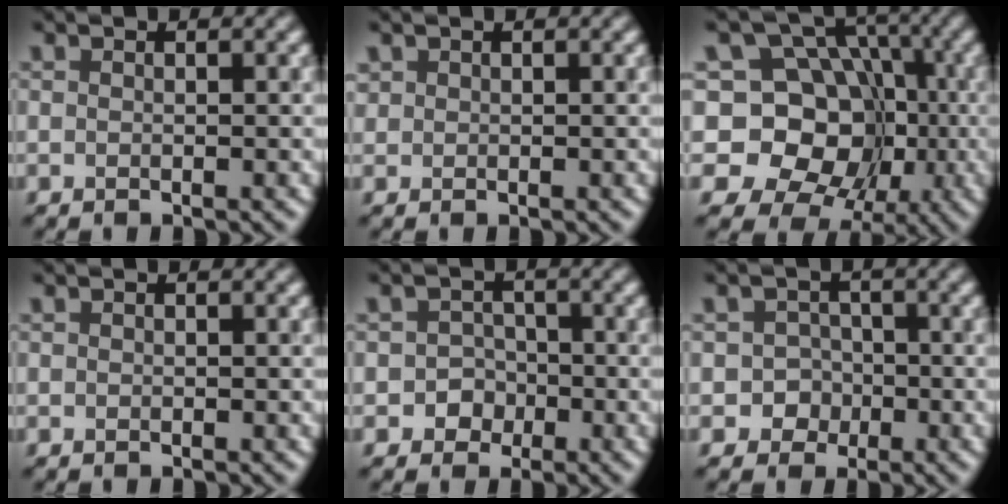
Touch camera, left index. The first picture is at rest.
{"total": 0.6, "force": [0.3, 0.5, -0.2], "torque": [0.012, 0.004, 0.005]}
{"total": 12.3, "force": [-0.3, 11.0, 5.7], "torque": [-0.081, 0.052, -0.040]}
{"total": 0.0}
{"total": 1.9, "force": [-0.6, 1.8, 0.2], "torque": [0.024, 0.007, -0.019]}
{"total": 2.6, "force": [-0.7, 2.5, 0.1], "torque": [0.035, 0.012, -0.025]}